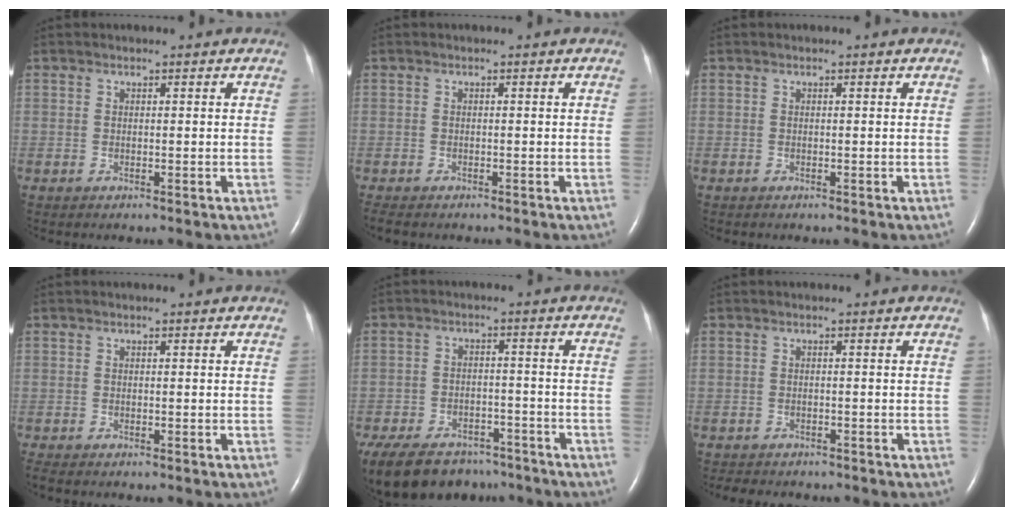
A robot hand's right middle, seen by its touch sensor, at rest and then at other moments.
{"total": 2.3, "force": [-1.9, 0.7, 1.1], "torque": [-0.023, -0.008, -0.025]}
{"total": 0.0}
{"total": 1.0, "force": [-0.9, 0.2, 0.5], "torque": [-0.013, -0.004, -0.015]}
{"total": 19.2, "force": [-14.3, 10.1, 7.8], "torque": [-0.221, -0.021, -0.200]}
{"total": 5.1, "force": [-4.4, 1.9, 1.8], "torque": [-0.029, -0.005, -0.055]}